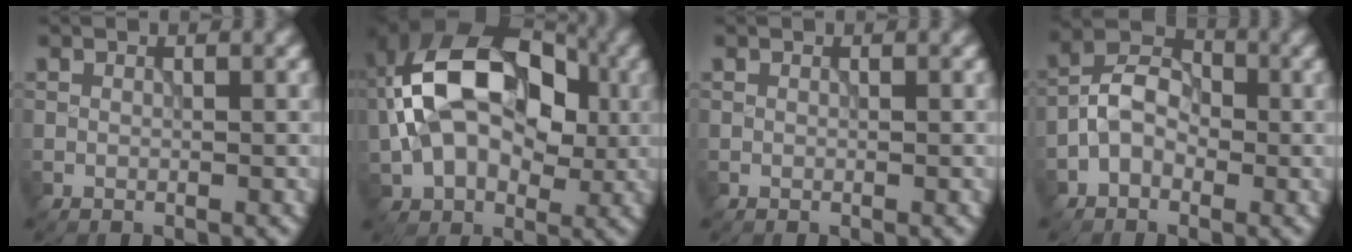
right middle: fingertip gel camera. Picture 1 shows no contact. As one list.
[{"total": 14.1, "force": [1.0, 9.1, 10.7], "torque": [-0.178, 0.031, 0.000]}, {"total": 0.0}, {"total": 4.1, "force": [-1.4, 2.9, 2.6], "torque": [-0.043, 0.014, -0.033]}]